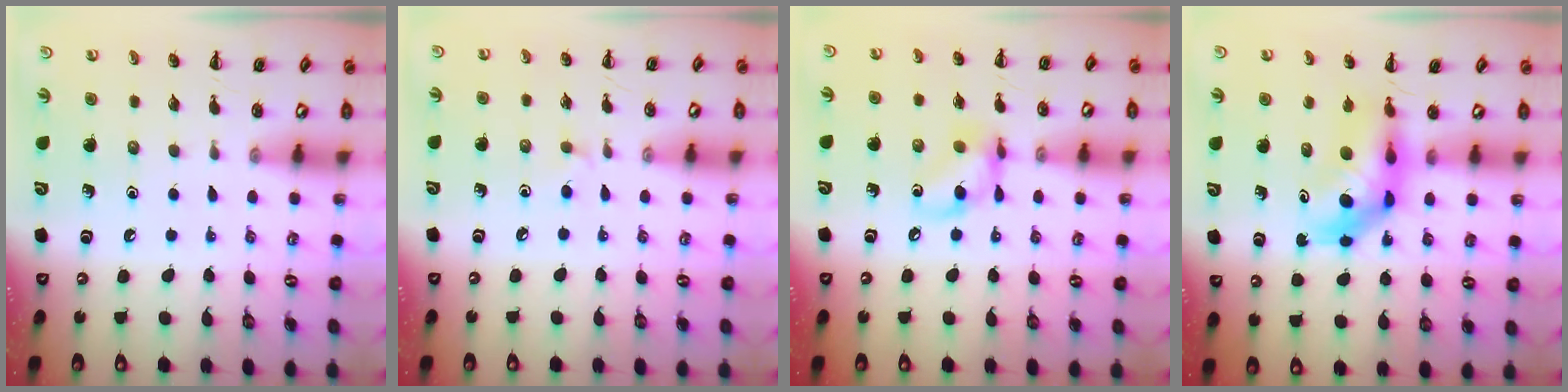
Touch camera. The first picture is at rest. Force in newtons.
{"total": 4.0, "press": 3.7, "slide": 1.5}
{"total": 9.1, "press": 9.1, "slide": 0.9}
{"total": 6.3, "press": 6.1, "slide": 1.4}